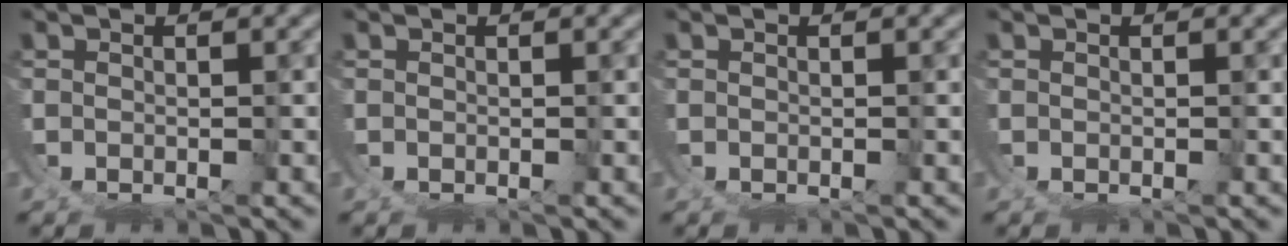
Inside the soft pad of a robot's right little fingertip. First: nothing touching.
{"total": 0.0}
{"total": 0.0}
{"total": 0.0}